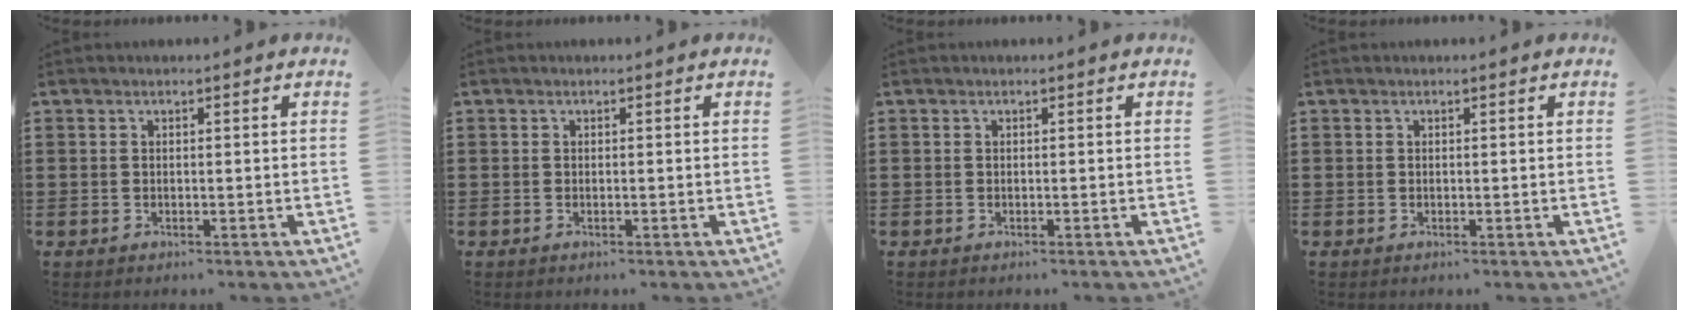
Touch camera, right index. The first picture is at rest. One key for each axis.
{"total": 0.0}
{"total": 0.0}
{"total": 0.0}